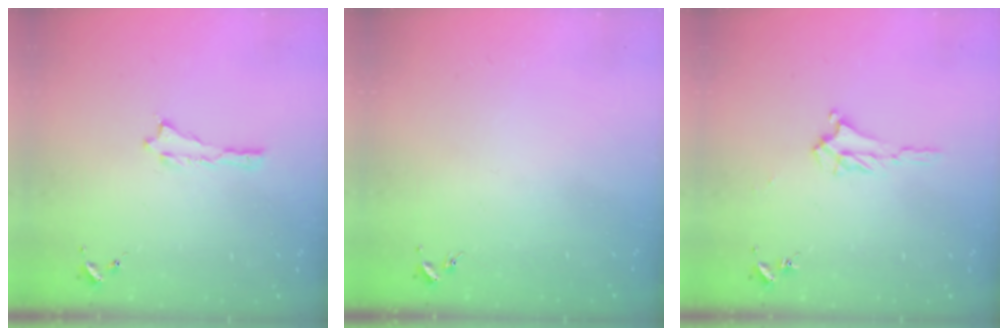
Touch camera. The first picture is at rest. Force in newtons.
{"total": 0.0}
{"total": 2.4, "press": 2.4, "slide": 0.4}